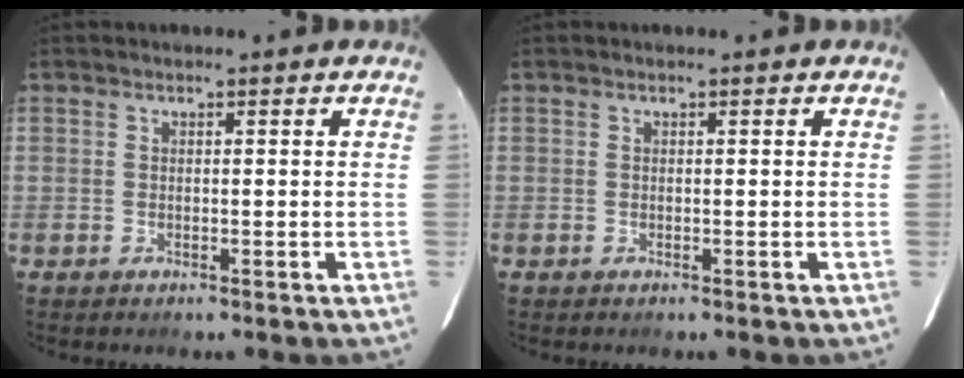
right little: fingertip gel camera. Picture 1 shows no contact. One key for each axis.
{"total": 0.0}